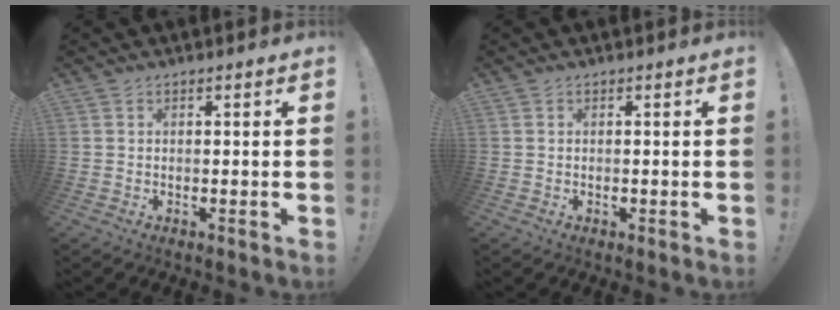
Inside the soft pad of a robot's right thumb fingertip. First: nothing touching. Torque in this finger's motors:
{"motor_torque": [0.20, -0.01, -0.10, 0.13, 0.00]}